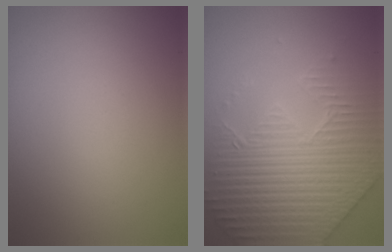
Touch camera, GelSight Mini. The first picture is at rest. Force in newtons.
{"total": 6.7, "press": 5.7, "slide": 3.6}